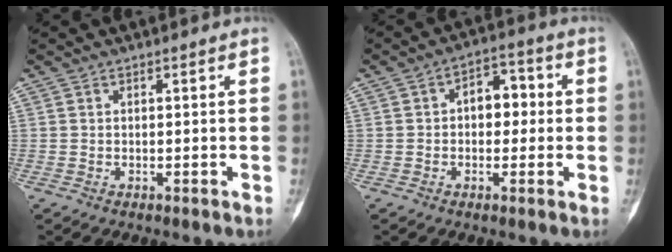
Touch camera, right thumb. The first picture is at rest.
{"total": 6.8, "force": [0.4, 4.4, 5.1], "torque": [-0.042, 0.020, -0.004]}